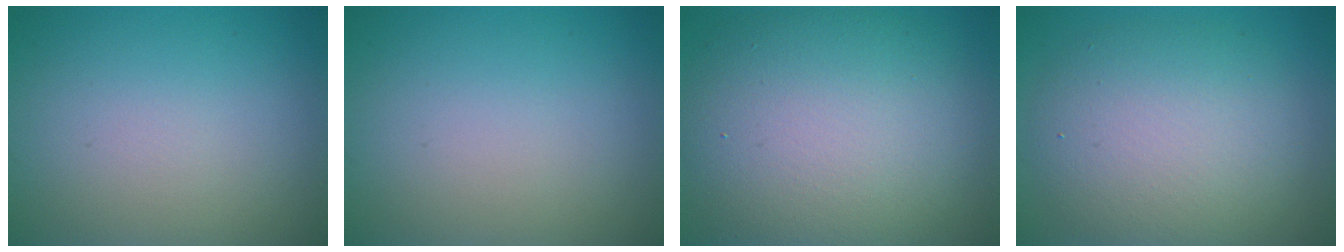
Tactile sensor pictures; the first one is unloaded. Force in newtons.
{"total": 0.0}
{"total": 11.8, "press": 11.8, "slide": 0.9}
{"total": 7.3, "press": 7.2, "slide": 0.8}